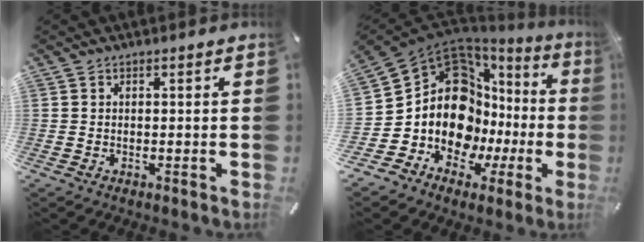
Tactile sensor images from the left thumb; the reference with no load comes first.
{"total": 16.6, "force": [1.7, 12.8, 10.4], "torque": [-0.209, -0.056, 0.036]}